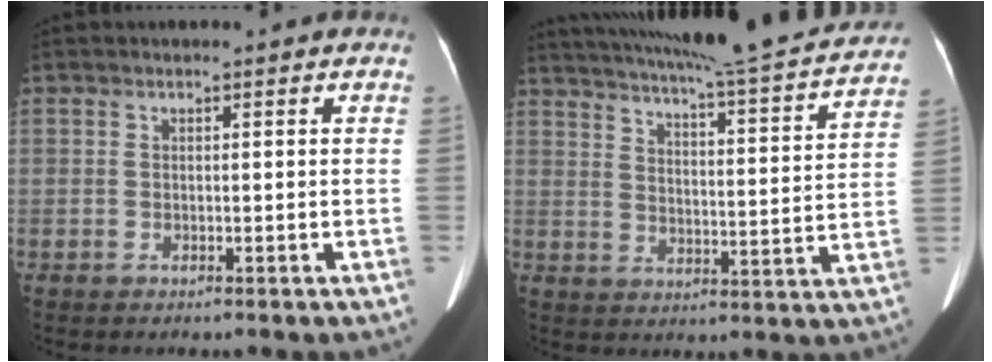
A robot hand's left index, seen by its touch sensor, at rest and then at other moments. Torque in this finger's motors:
{"motor_torque": [0.76, -1.38, 0.17, 0.05]}